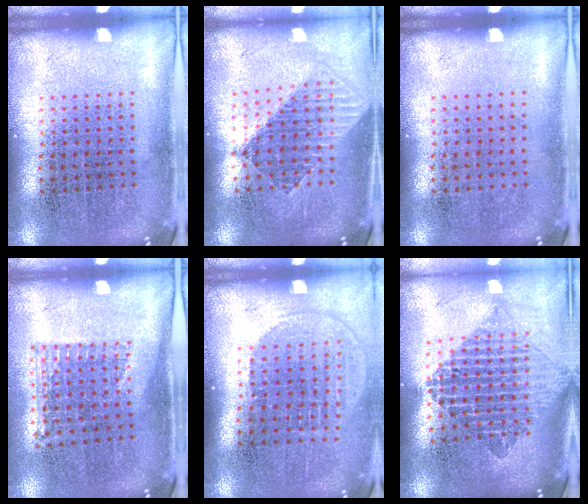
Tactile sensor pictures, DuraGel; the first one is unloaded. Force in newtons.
{"total": 1.5, "press": 1.3, "slide": 0.8}
{"total": 0.0}
{"total": 1.0, "press": 0.8, "slide": 0.6}
{"total": 1.4, "press": 1.1, "slide": 0.7}
{"total": 2.1, "press": 1.7, "slide": 1.2}